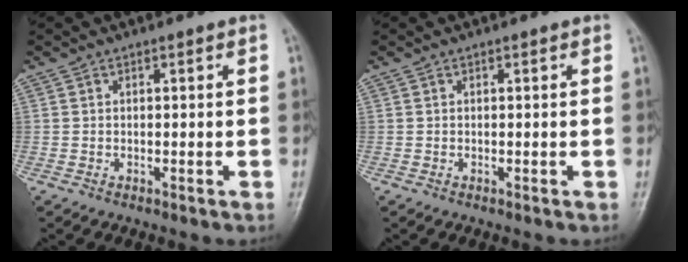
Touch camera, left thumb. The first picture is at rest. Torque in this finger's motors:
{"motor_torque": [0.21, -0.02, 0.12, -0.25, 0.00]}